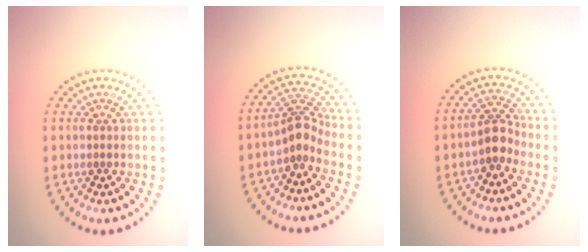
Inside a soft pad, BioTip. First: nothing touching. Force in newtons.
{"total": 2.8, "press": 2.0, "slide": 2.0}
{"total": 2.6, "press": 2.0, "slide": 1.6}